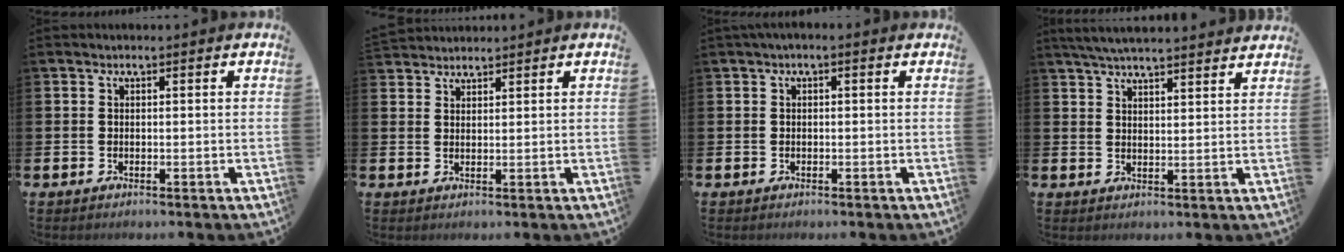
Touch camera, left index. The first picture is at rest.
{"total": 2.2, "force": [2.2, 0.3, -0.2], "torque": [-0.001, -0.006, 0.042]}
{"total": 0.6, "force": [-0.2, 0.2, 0.6], "torque": [-0.004, 0.000, -0.006]}
{"total": 5.1, "force": [4.9, 0.1, 1.2], "torque": [-0.042, -0.016, 0.090]}